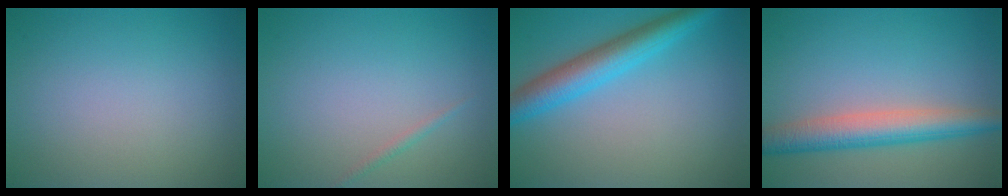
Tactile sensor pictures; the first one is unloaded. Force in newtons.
{"total": 0.7, "press": 0.7, "slide": 0.0}
{"total": 5.2, "press": 5.2, "slide": 0.2}
{"total": 5.1, "press": 5.1, "slide": 0.2}